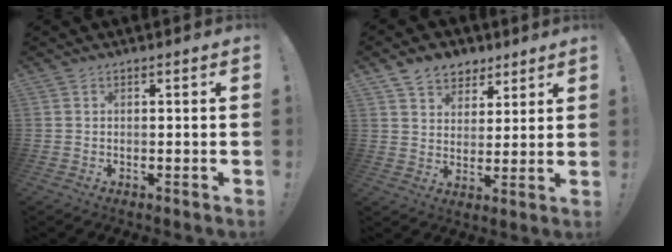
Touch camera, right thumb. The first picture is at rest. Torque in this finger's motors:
{"motor_torque": [-0.23, 0.56, 0.66, 0.26, 0.00]}